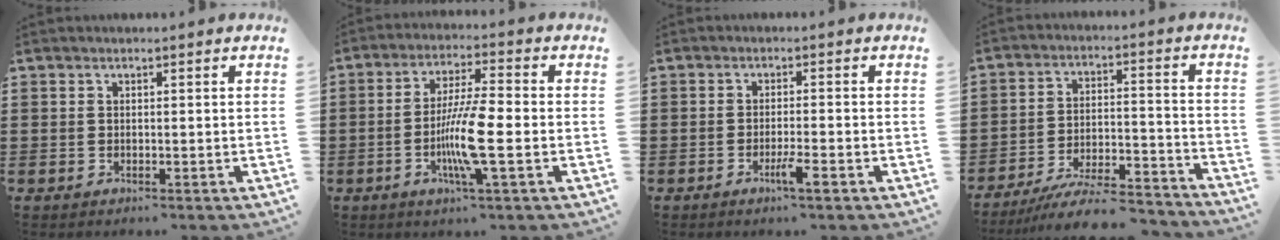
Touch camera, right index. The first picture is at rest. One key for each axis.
{"total": 9.8, "fx": -2.3, "fy": 1.4, "fz": 9.4, "tx": -0.188, "ty": -0.012, "tz": -0.049}
{"total": 3.2, "fx": -1.9, "fy": 0.1, "fz": 2.5, "tx": -0.048, "ty": -0.007, "tz": -0.035}
{"total": 8.8, "fx": -8.0, "fy": 1.1, "fz": 3.6, "tx": -0.064, "ty": 0.012, "tz": -0.154}